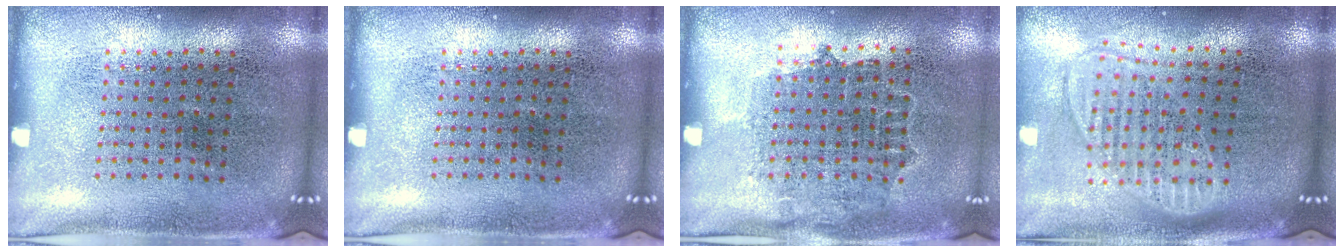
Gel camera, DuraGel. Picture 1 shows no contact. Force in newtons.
{"total": 0.0}
{"total": 0.8, "press": 0.7, "slide": 0.4}
{"total": 1.8, "press": 1.5, "slide": 1.0}